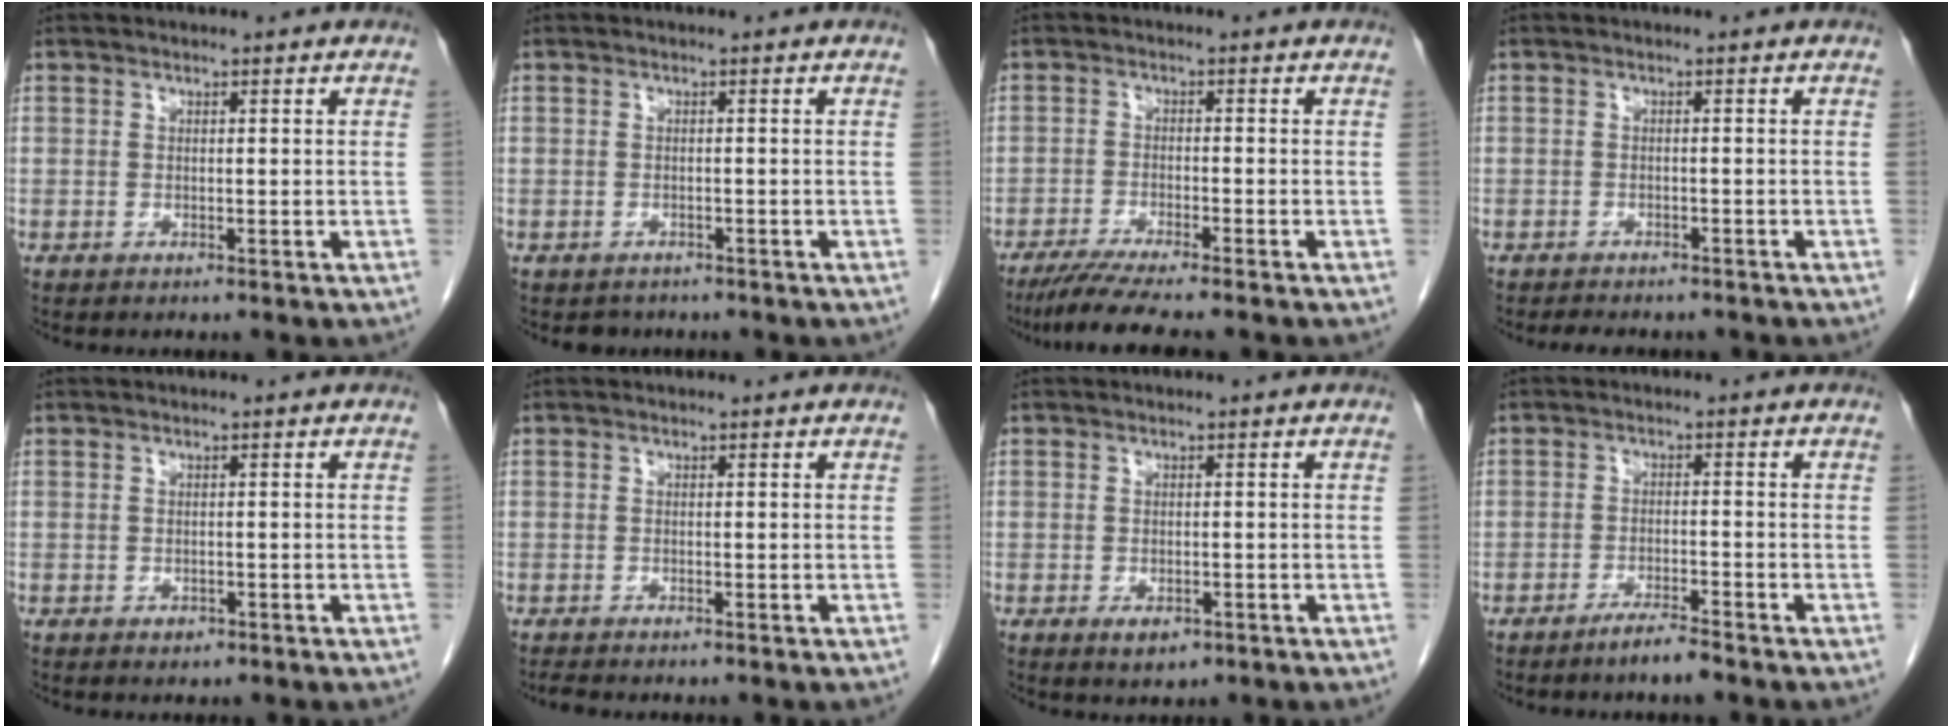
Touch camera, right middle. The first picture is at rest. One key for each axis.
{"total": 1.8, "fx": -1.4, "fy": 1.0, "fz": -0.1, "tx": -0.005, "ty": 0.002, "tz": -0.023}
{"total": 7.8, "fx": -6.5, "fy": -0.4, "fz": 4.3, "tx": -0.063, "ty": -0.022, "tz": -0.106}
{"total": 5.8, "fx": -5.1, "fy": 1.9, "fz": 2.0, "tx": -0.028, "ty": 0.000, "tz": -0.064}
{"total": 0.8, "fx": -0.4, "fy": 0.6, "fz": 0.4, "tx": -0.004, "ty": 0.002, "tz": -0.002}
{"total": 0.8, "fx": -0.7, "fy": -0.1, "fz": 0.3, "tx": -0.010, "ty": -0.002, "tz": -0.015}
{"total": 2.4, "fx": -1.1, "fy": 1.3, "fz": 1.7, "tx": -0.022, "ty": -0.001, "tz": -0.006}
{"total": 3.3, "fx": -2.7, "fy": 0.1, "fz": 1.8, "tx": -0.033, "ty": -0.002, "tz": -0.049}